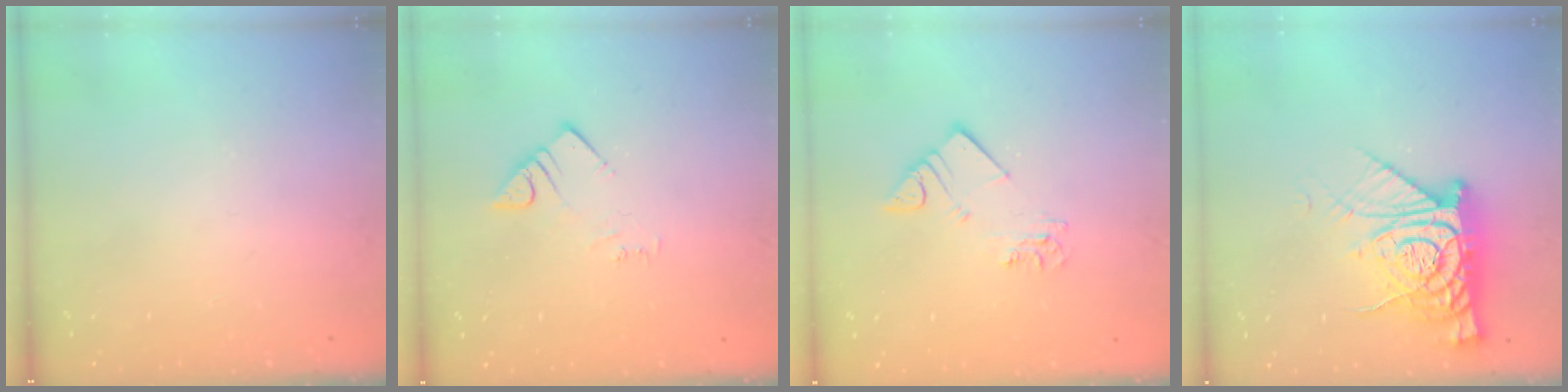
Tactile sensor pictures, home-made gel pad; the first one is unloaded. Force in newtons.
{"total": 3.0, "press": 3.0, "slide": 0.3}
{"total": 4.1, "press": 4.1, "slide": 0.3}
{"total": 15.9, "press": 15.9, "slide": 1.5}